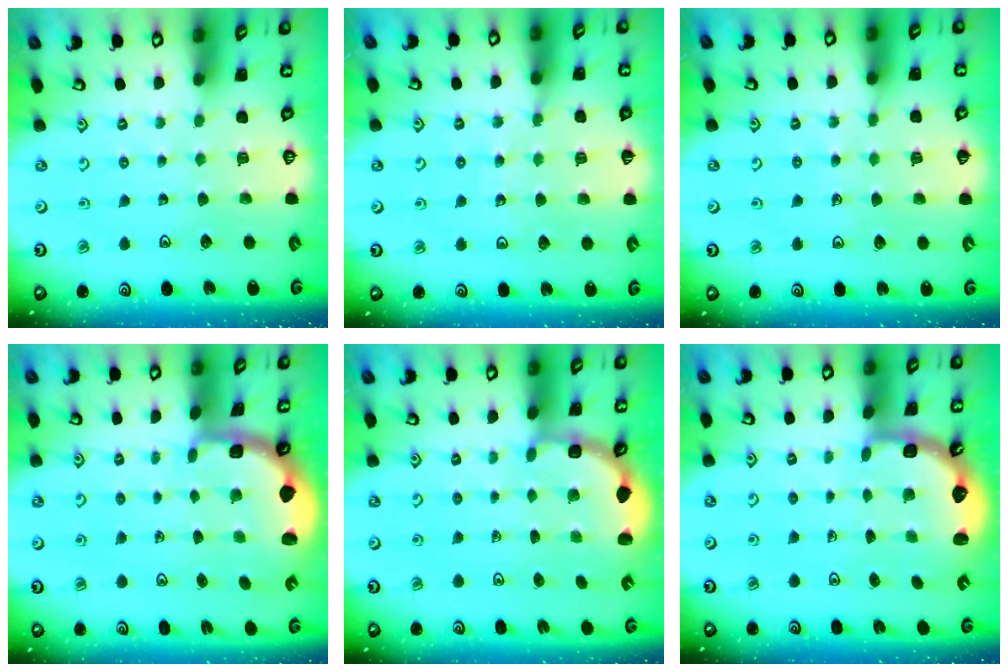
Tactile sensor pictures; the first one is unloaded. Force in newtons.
{"total": 6.9, "press": 6.7, "slide": 1.7}
{"total": 3.5, "press": 3.5, "slide": 0.4}
{"total": 2.1, "press": 1.8, "slide": 1.0}
{"total": 2.9, "press": 2.3, "slide": 1.8}
{"total": 2.6, "press": 2.2, "slide": 1.3}